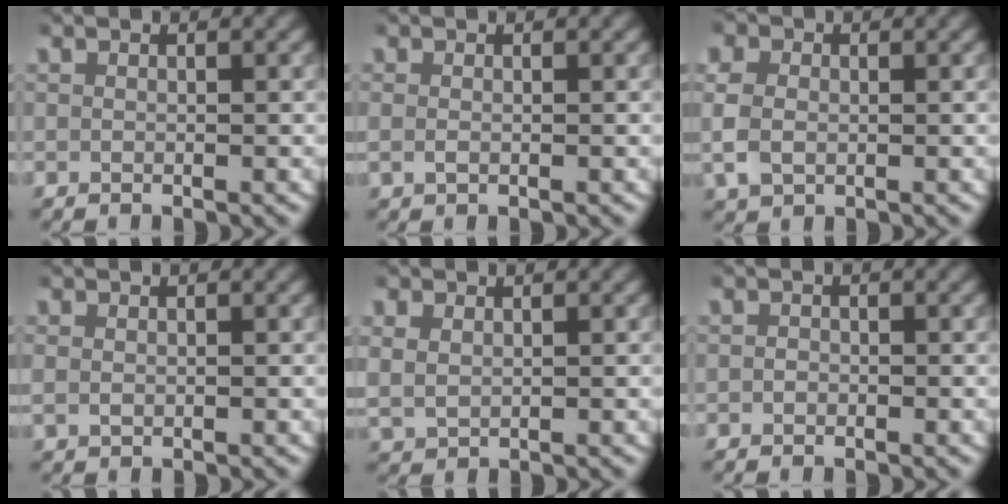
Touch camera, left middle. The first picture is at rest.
{"total": 0.7, "force": [0.0, 0.4, 0.6], "torque": [-0.017, -0.003, 0.004]}
{"total": 4.2, "force": [0.2, 3.6, 2.3], "torque": [-0.071, -0.006, 0.006]}
{"total": 0.8, "force": [0.3, 0.5, 0.5], "torque": [-0.014, -0.001, 0.009]}
{"total": 2.5, "force": [0.9, 2.0, 1.1], "torque": [-0.041, -0.007, 0.025]}
{"total": 0.6, "force": [-0.4, 0.4, 0.1], "torque": [-0.003, -0.003, -0.006]}